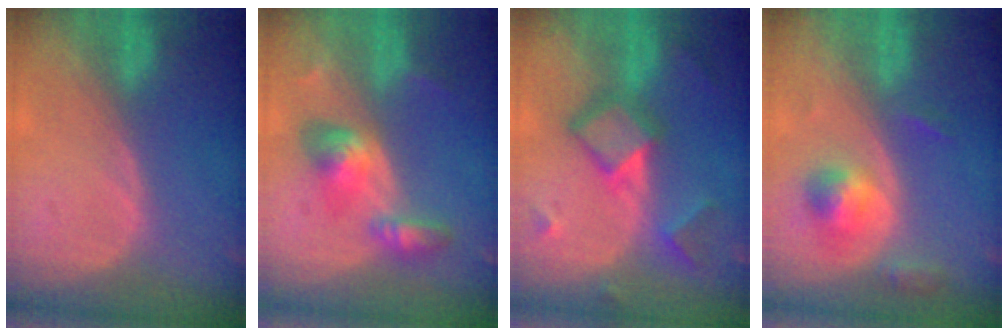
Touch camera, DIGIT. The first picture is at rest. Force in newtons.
{"total": 6.2, "press": 5.9, "slide": 1.8}
{"total": 7.7, "press": 7.7, "slide": 0.4}
{"total": 5.2, "press": 4.8, "slide": 2.1}